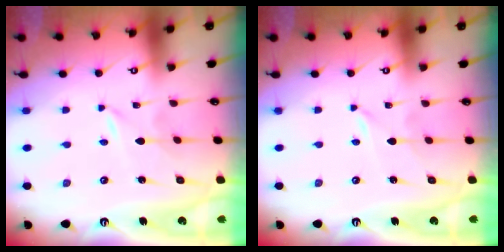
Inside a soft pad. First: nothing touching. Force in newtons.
{"total": 0.0}